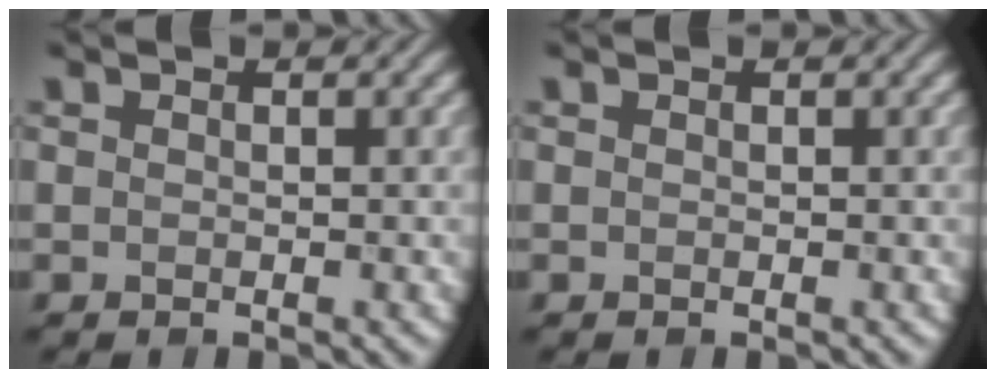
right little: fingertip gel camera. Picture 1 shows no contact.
{"total": 0.0}